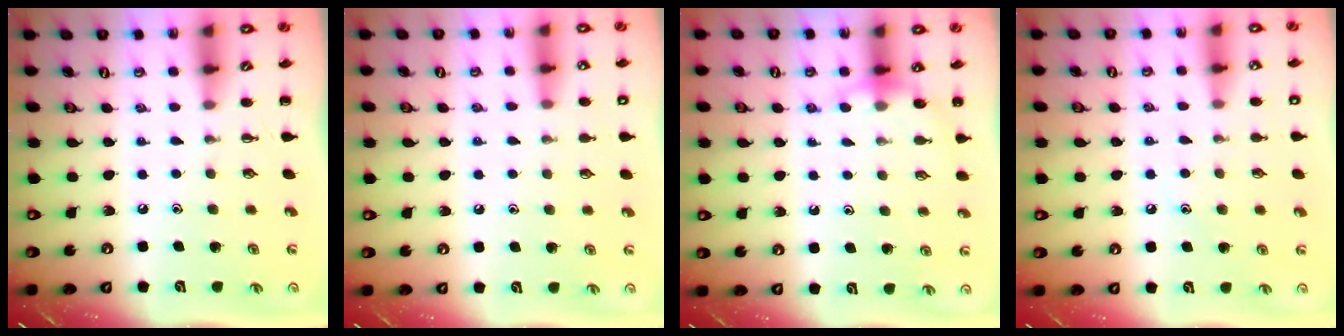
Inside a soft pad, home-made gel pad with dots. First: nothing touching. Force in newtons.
{"total": 7.9, "press": 7.6, "slide": 2.3}
{"total": 7.1, "press": 6.9, "slide": 1.6}
{"total": 7.3, "press": 7.1, "slide": 1.8}